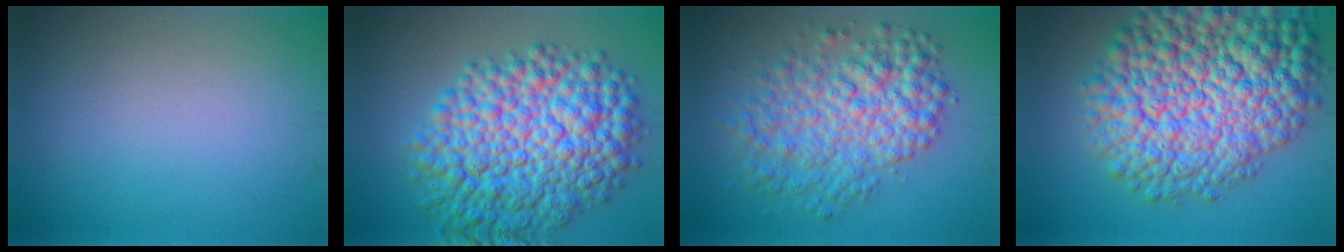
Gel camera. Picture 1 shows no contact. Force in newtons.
{"total": 12.8, "press": 12.8, "slide": 0.2}
{"total": 7.4, "press": 7.4, "slide": 0.1}
{"total": 16.1, "press": 16.1, "slide": 0.6}